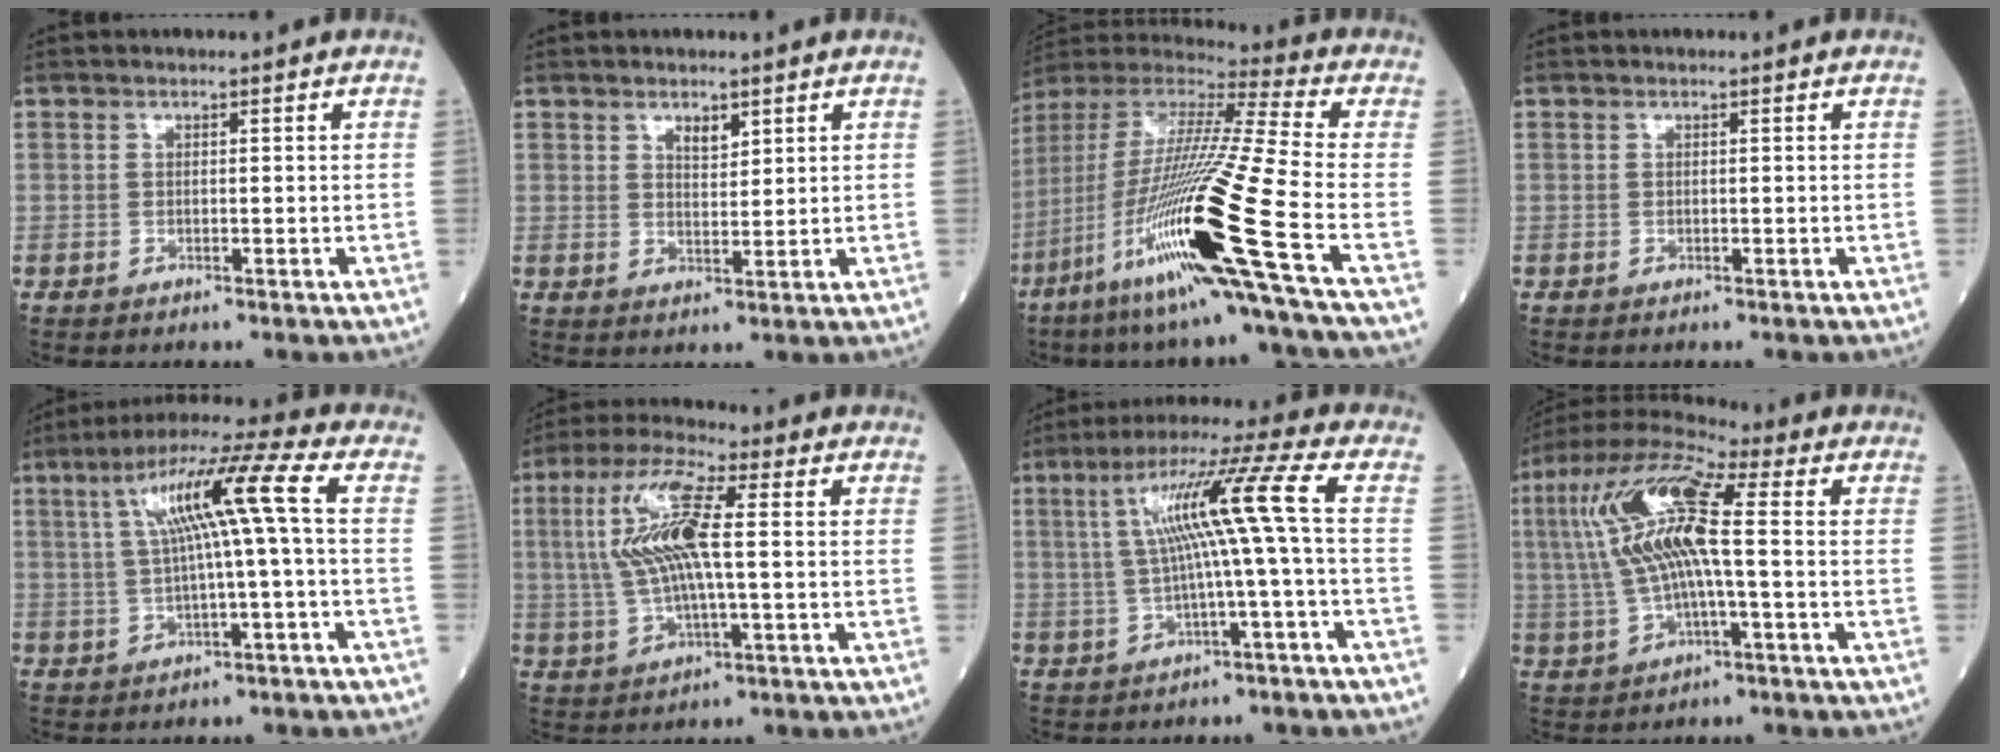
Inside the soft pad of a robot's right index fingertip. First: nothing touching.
{"total": 2.5, "force": [1.6, 1.1, 1.5], "torque": [-0.025, -0.004, 0.031]}
{"total": 25.5, "force": [-10.5, -1.2, 23.2], "torque": [-0.460, -0.050, -0.202]}
{"total": 0.0}
{"total": 11.1, "force": [1.7, -0.6, 11.0], "torque": [-0.191, 0.031, 0.032]}
{"total": 11.6, "force": [1.5, 2.2, 11.3], "torque": [-0.247, 0.018, 0.027]}
{"total": 10.9, "force": [0.7, -1.6, 10.7], "torque": [-0.187, 0.030, 0.016]}
{"total": 14.3, "force": [1.2, 2.5, 14.0], "torque": [-0.296, 0.027, 0.018]}